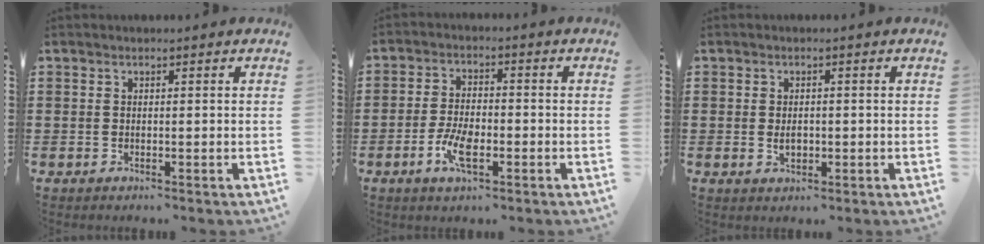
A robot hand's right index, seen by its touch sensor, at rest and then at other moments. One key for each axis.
{"total": 5.8, "fx": -2.2, "fy": 2.5, "fz": 4.7, "tx": -0.104, "ty": 0.001, "tz": -0.046}
{"total": 2.0, "fx": -0.2, "fy": 1.1, "fz": 1.6, "tx": -0.030, "ty": 0.004, "tz": -0.003}